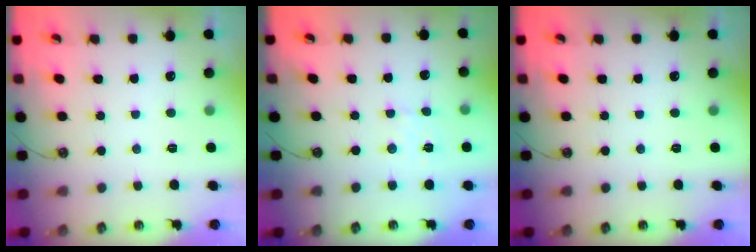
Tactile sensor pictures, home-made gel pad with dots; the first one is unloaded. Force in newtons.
{"total": 2.8, "press": 2.8, "slide": 0.5}
{"total": 0.0}